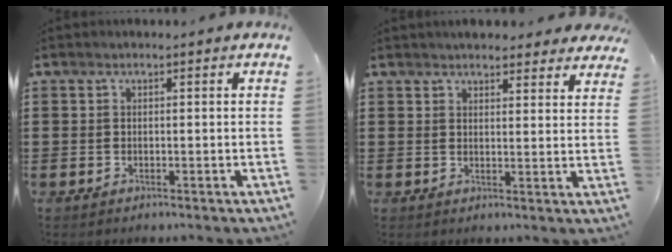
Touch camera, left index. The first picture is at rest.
{"total": 3.7, "force": [3.5, 0.8, 0.7], "torque": [-0.017, -0.007, 0.065]}